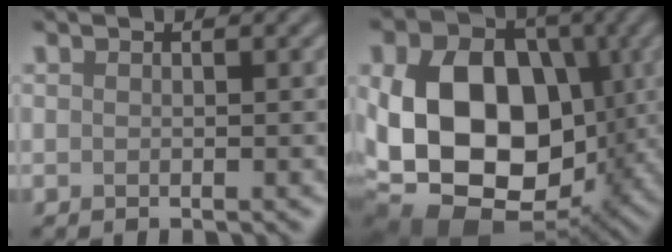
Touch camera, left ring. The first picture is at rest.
{"total": 17.3, "force": [-2.0, 12.4, 11.9], "torque": [-0.202, -0.006, -0.028]}